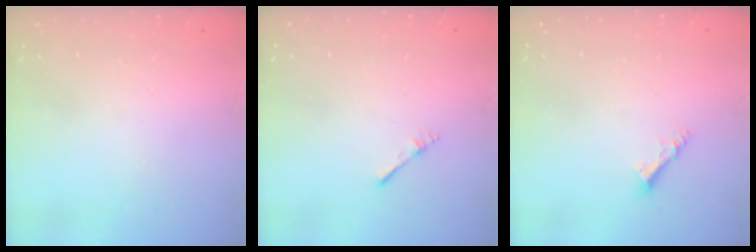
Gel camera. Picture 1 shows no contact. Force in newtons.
{"total": 2.2, "press": 2.2, "slide": 0.3}
{"total": 3.9, "press": 3.9, "slide": 0.3}